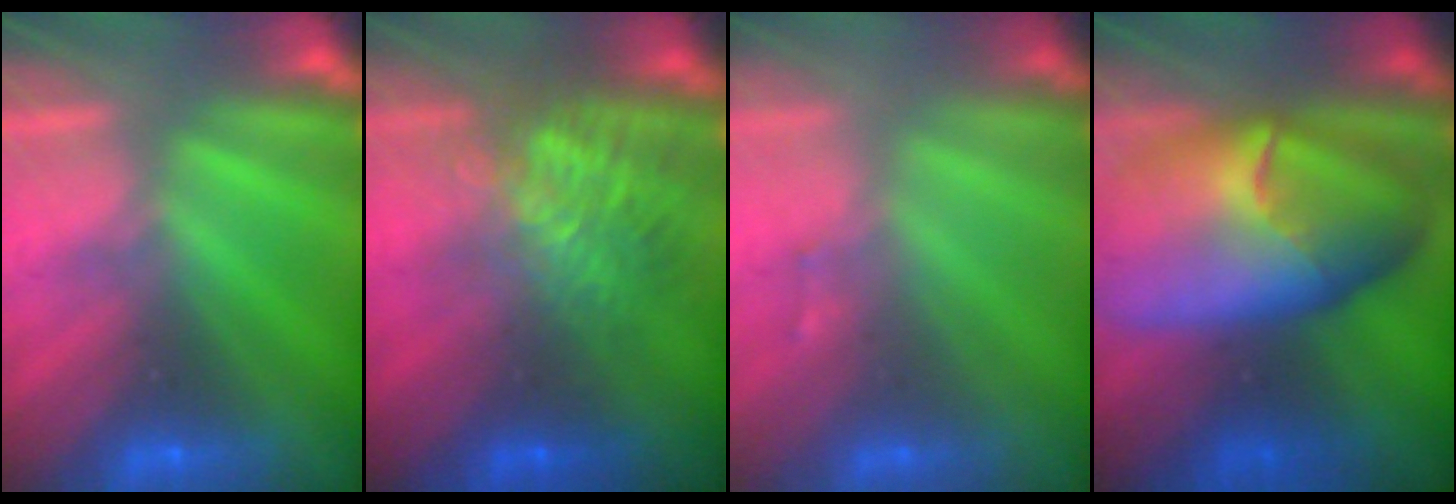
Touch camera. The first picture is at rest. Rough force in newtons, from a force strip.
{"total": 5.6}
{"total": 1.5}
{"total": 8.6}